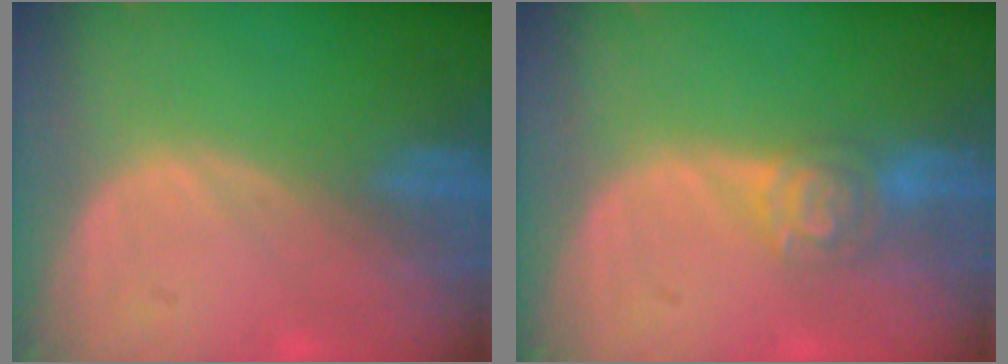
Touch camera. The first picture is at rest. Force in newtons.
{"total": 4.8, "press": 4.2, "slide": 2.3}